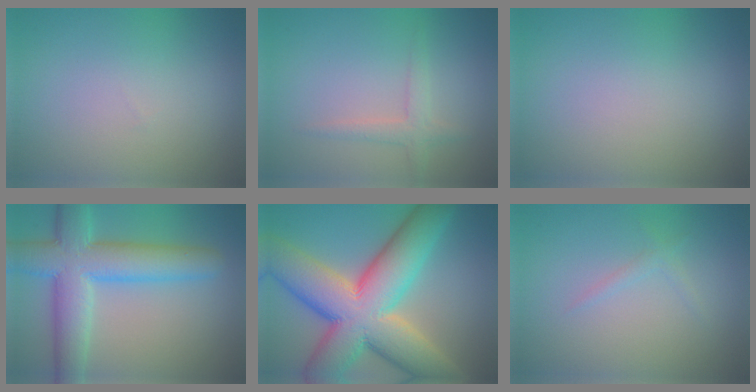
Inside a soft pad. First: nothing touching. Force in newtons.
{"total": 1.9, "press": 1.9, "slide": 0.1}
{"total": 0.0}
{"total": 8.6, "press": 8.6, "slide": 0.3}
{"total": 15.0, "press": 15.0, "slide": 1.2}
{"total": 0.8, "press": 0.8, "slide": 0.0}